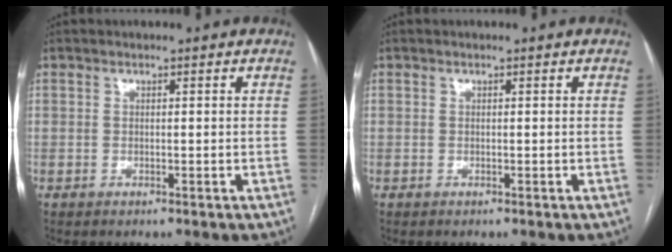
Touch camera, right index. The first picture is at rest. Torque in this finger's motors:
{"motor_torque": [0.02, 0.01, 0.00, 0.00]}